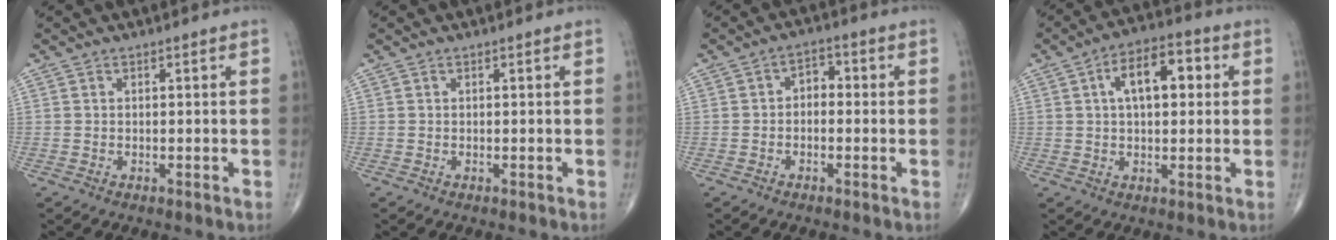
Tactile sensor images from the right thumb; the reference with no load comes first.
{"total": 0.0}
{"total": 3.6, "force": [-0.2, 2.5, 2.6], "torque": [-0.021, 0.016, -0.016]}
{"total": 10.7, "force": [2.5, 5.5, 8.9], "torque": [-0.127, 0.020, 0.033]}